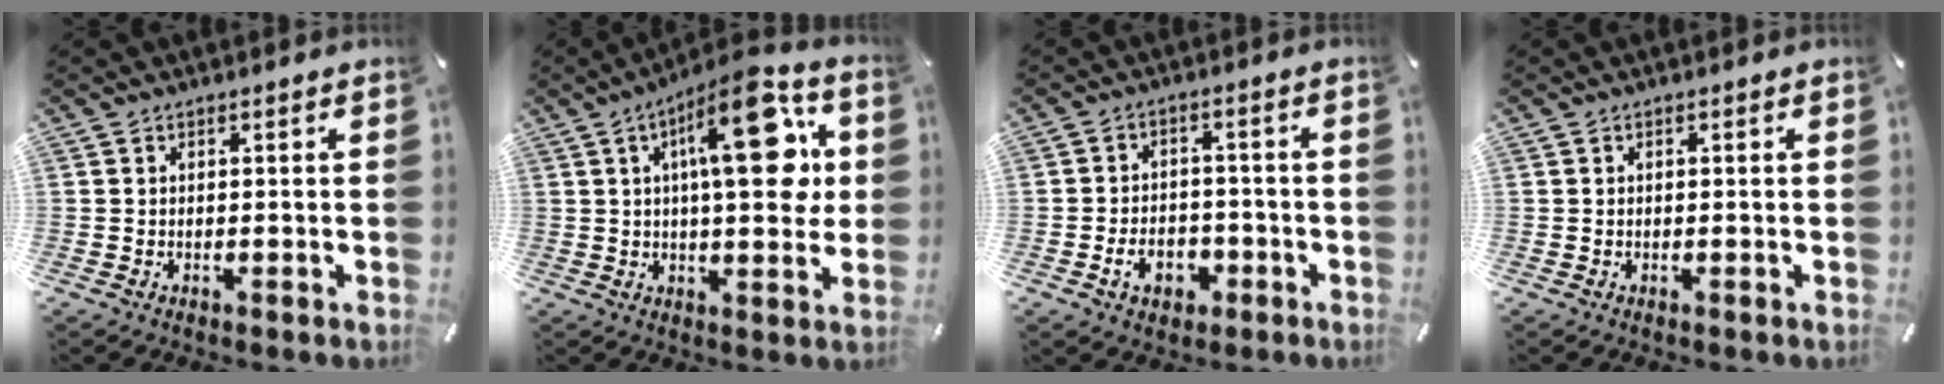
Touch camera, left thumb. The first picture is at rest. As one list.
[{"total": 19.7, "force": [5.8, 7.5, 17.3], "torque": [-0.251, -0.021, 0.083]}, {"total": 7.0, "force": [-2.8, 5.1, 3.9], "torque": [-0.076, 0.011, -0.052]}, {"total": 0.0}]